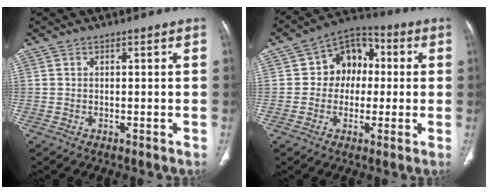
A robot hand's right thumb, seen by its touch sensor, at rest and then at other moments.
{"total": 10.7, "force": [0.8, 8.5, 6.4], "torque": [-0.046, 0.027, -0.001]}